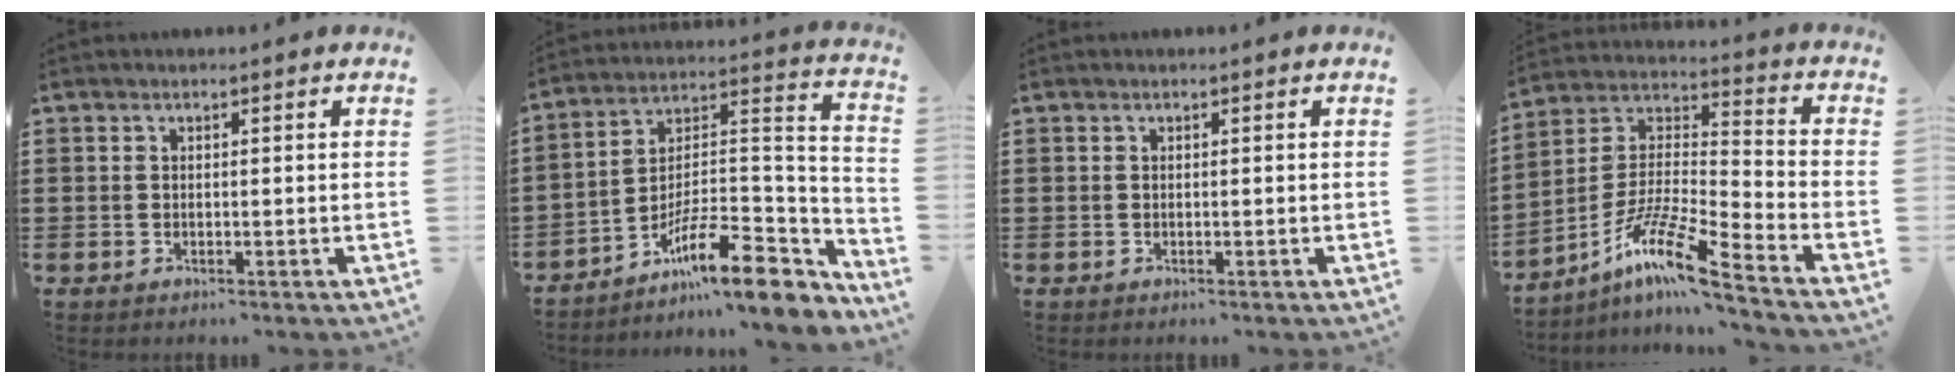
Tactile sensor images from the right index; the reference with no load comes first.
{"total": 13.2, "force": [-9.0, 3.3, 9.1], "torque": [-0.149, 0.014, -0.162]}
{"total": 0.0}
{"total": 11.9, "force": [-9.1, 0.4, 7.6], "torque": [-0.157, -0.003, -0.183]}